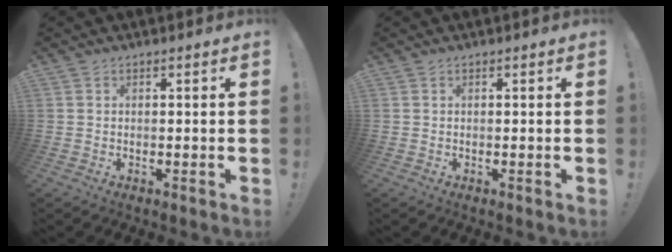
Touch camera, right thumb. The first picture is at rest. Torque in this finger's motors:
{"motor_torque": [-0.09, 0.09, 0.00, 0.00, 0.01]}